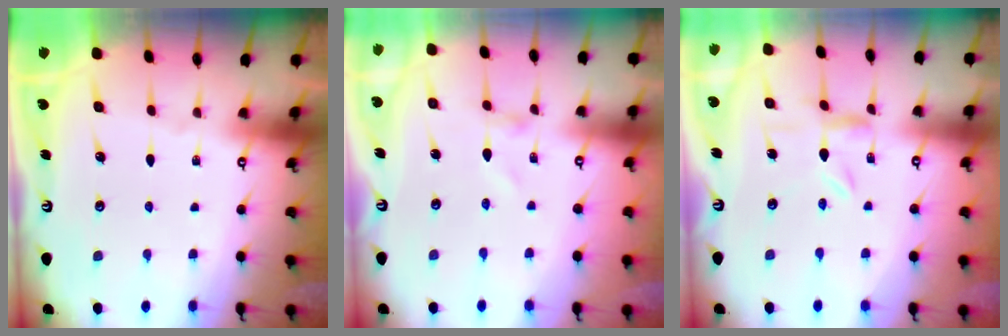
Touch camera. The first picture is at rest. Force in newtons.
{"total": 0.8, "press": 0.8, "slide": 0.1}
{"total": 2.0, "press": 1.9, "slide": 0.4}